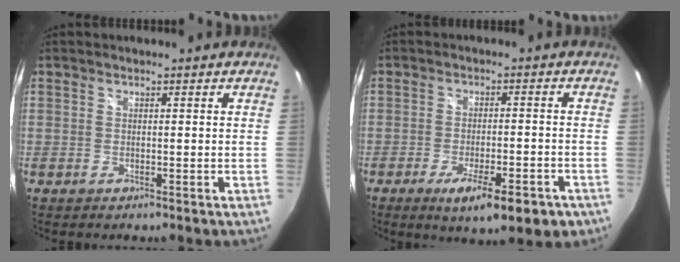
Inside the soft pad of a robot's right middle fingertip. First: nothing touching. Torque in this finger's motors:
{"motor_torque": [1.19, -0.95, 0.19, 0.10]}